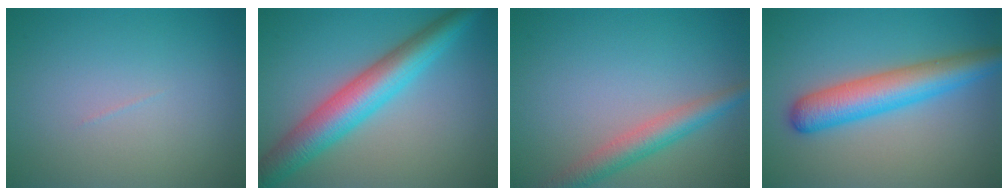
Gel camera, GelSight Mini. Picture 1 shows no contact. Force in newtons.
{"total": 7.2, "press": 7.2, "slide": 0.1}
{"total": 3.6, "press": 3.6, "slide": 0.1}
{"total": 6.1, "press": 6.1, "slide": 0.2}